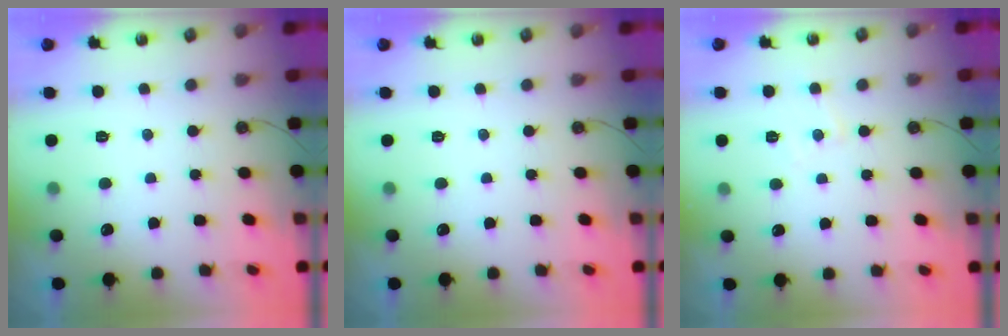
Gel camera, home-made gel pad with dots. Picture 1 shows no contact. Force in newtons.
{"total": 0.0}
{"total": 5.4, "press": 5.3, "slide": 0.6}